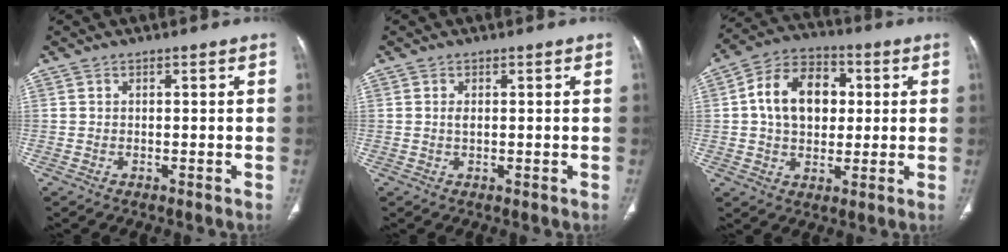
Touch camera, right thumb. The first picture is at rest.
{"total": 1.2, "force": [0.2, 0.5, 1.0], "torque": [-0.023, -0.002, 0.004]}
{"total": 13.9, "force": [2.1, 9.8, 9.7], "torque": [-0.133, 0.013, 0.026]}